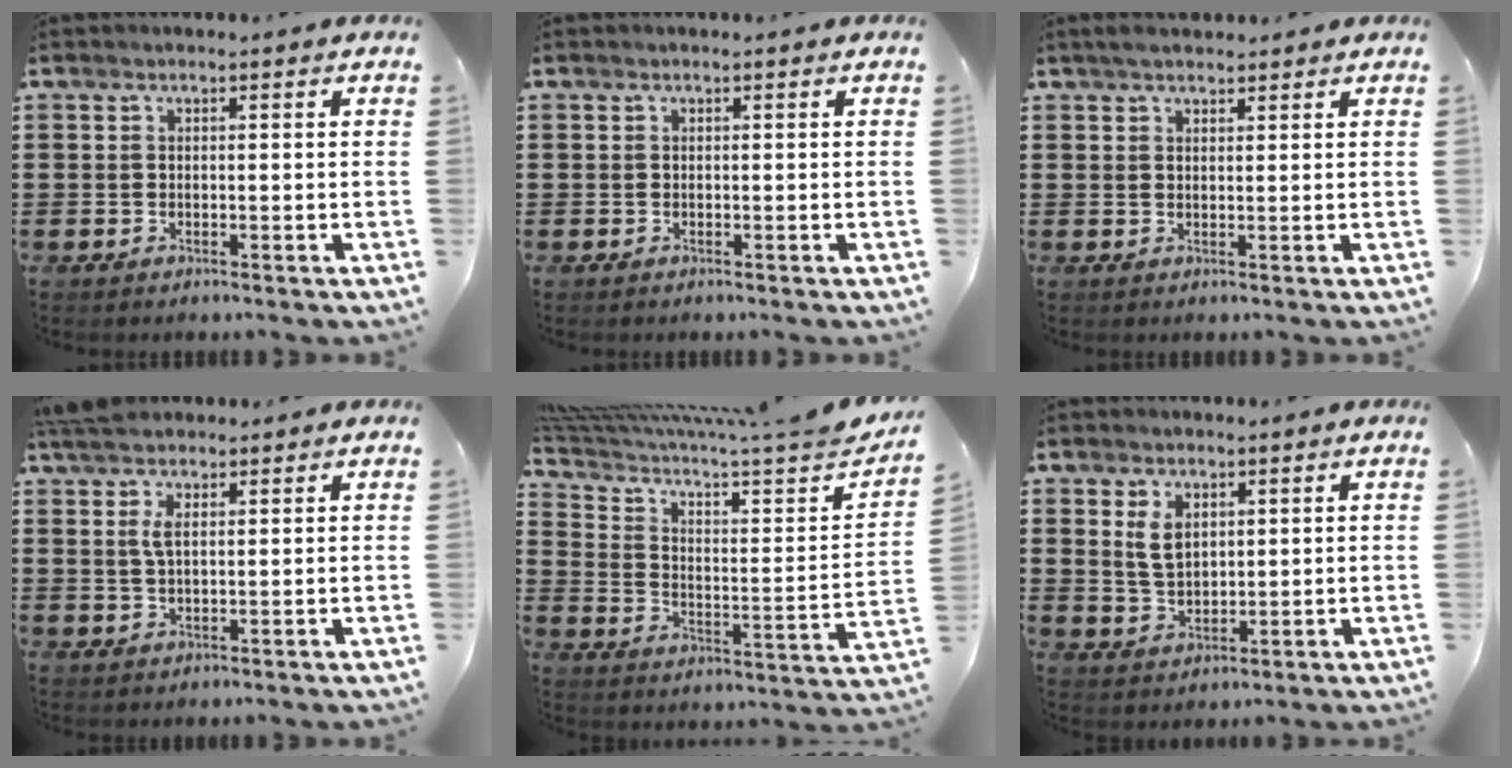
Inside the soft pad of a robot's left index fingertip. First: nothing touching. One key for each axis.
{"total": 0.0}
{"total": 1.8, "fx": 1.7, "fy": 0.5, "fz": 0.6, "tx": -0.013, "ty": 0.006, "tz": 0.031}
{"total": 5.0, "fx": 2.8, "fy": 1.8, "fz": 3.8, "tx": -0.082, "ty": 0.004, "tz": 0.049}
{"total": 5.8, "fx": 4.6, "fy": -0.4, "fz": 3.6, "tx": -0.081, "ty": -0.058, "tz": 0.068}
{"total": 4.7, "fx": 2.0, "fy": 2.9, "fz": 3.1, "tx": -0.063, "ty": 0.006, "tz": 0.034}